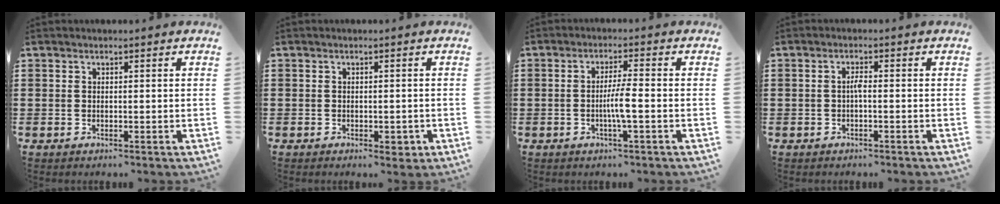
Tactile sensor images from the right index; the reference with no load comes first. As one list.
[{"total": 1.7, "force": [-0.8, 1.0, 1.1], "torque": [-0.021, -0.001, -0.015]}, {"total": 4.0, "force": [-0.9, 0.0, 3.9], "torque": [-0.077, -0.007, -0.022]}, {"total": 1.6, "force": [-0.3, 0.3, 1.5], "torque": [-0.031, 0.002, -0.007]}]